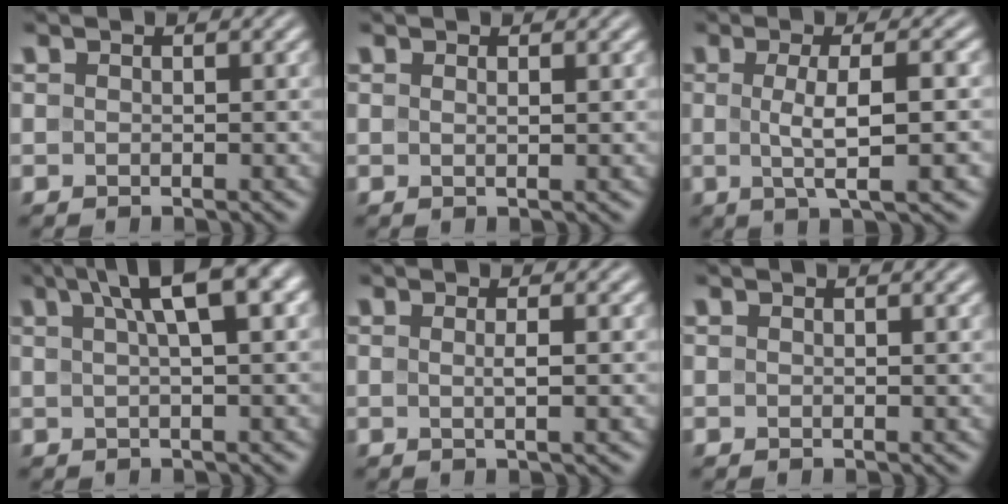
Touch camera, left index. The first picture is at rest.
{"total": 0.8, "force": [0.3, 0.2, 0.7], "torque": [-0.006, 0.004, 0.002]}
{"total": 5.3, "force": [-0.3, 1.2, 5.1], "torque": [-0.084, 0.000, -0.004]}
{"total": 6.3, "force": [2.8, 1.5, 5.4], "torque": [-0.067, 0.019, 0.040]}
{"total": 1.6, "force": [0.1, 0.4, 1.6], "torque": [-0.026, 0.003, -0.004]}
{"total": 0.7, "force": [0.5, 0.2, 0.4], "torque": [-0.002, 0.004, 0.006]}